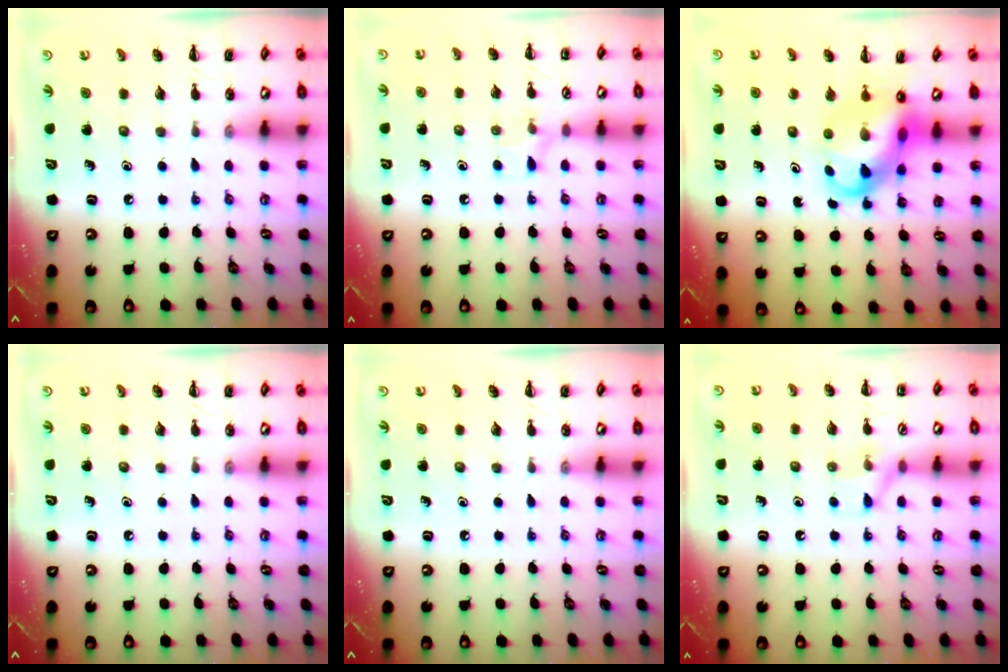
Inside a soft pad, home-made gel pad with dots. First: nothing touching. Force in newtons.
{"total": 6.1, "press": 5.8, "slide": 1.9}
{"total": 8.8, "press": 8.4, "slide": 2.4}
{"total": 0.0}
{"total": 0.0}
{"total": 6.6, "press": 6.5, "slide": 0.9}